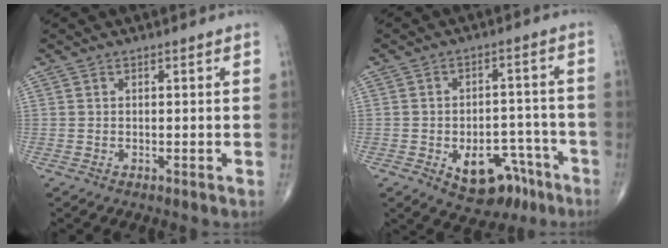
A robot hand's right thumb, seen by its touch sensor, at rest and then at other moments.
{"total": 11.8, "force": [-6.3, 7.2, 7.0], "torque": [-0.064, 0.047, -0.080]}